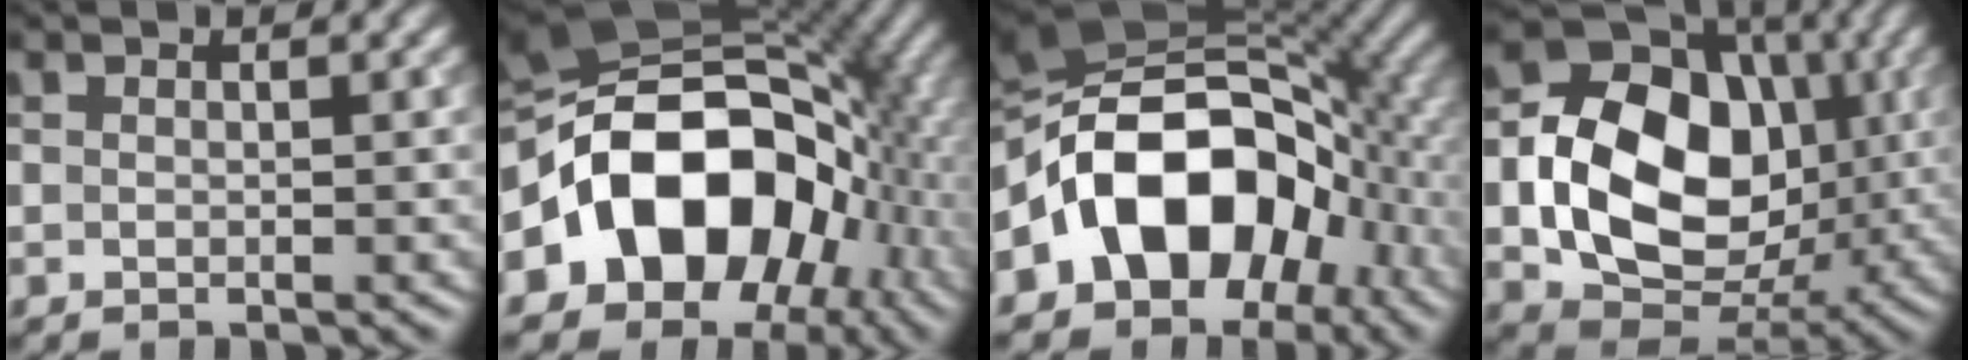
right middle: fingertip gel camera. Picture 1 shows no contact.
{"total": 15.0, "force": [-3.8, 11.0, 9.5], "torque": [-0.143, 0.007, -0.087]}
{"total": 13.8, "force": [-4.5, 9.4, 9.0], "torque": [-0.125, 0.018, -0.099]}
{"total": 13.5, "force": [-0.4, 10.3, 8.8], "torque": [-0.154, -0.003, -0.011]}